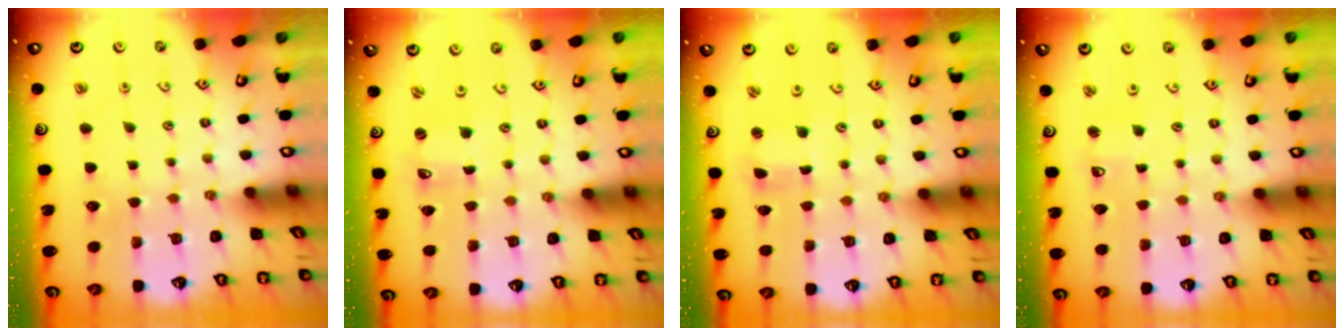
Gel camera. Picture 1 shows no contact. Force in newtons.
{"total": 1.5, "press": 1.5, "slide": 0.1}
{"total": 1.0, "press": 1.0, "slide": 0.2}
{"total": 2.8, "press": 2.7, "slide": 0.7}